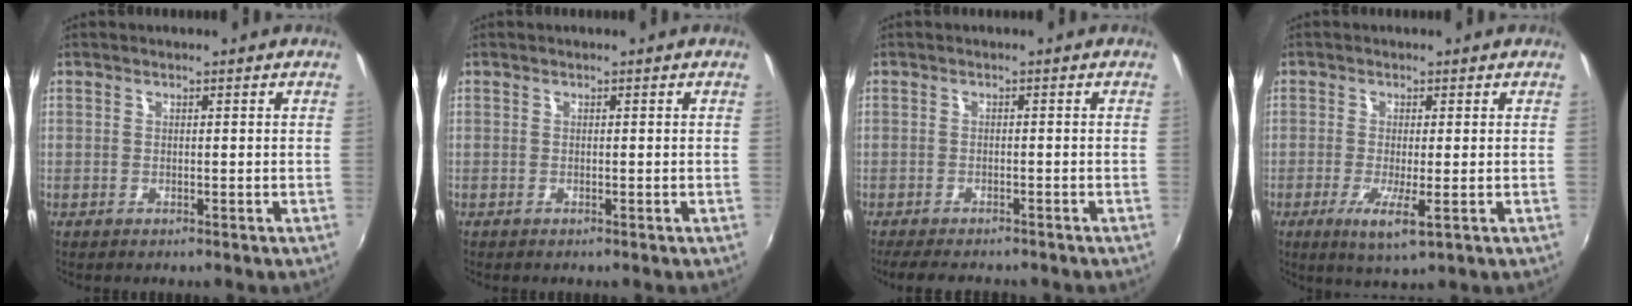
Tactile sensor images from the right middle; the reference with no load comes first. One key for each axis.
{"total": 0.0}
{"total": 7.0, "fx": -6.0, "fy": 1.8, "fz": 3.1, "tx": -0.073, "ty": -0.017, "tz": -0.093}
{"total": 5.1, "fx": -1.6, "fy": 0.4, "fz": 4.8, "tx": -0.099, "ty": -0.016, "tz": -0.029}